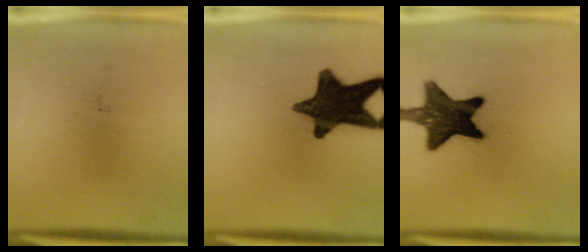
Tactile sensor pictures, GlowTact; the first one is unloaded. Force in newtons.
{"total": 15.8}
{"total": 14.9}